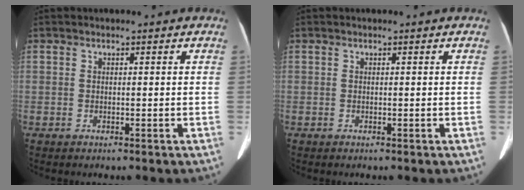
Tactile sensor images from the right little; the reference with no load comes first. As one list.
[{"total": 0.0}]